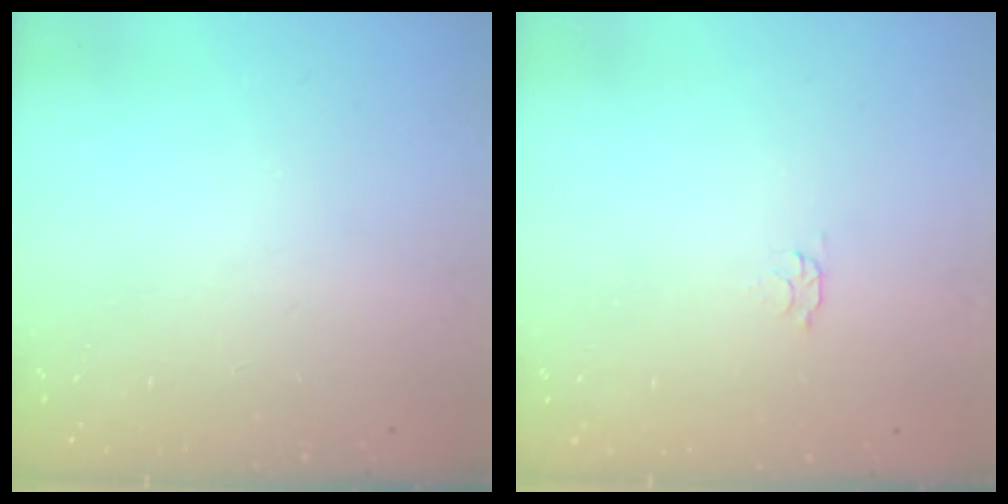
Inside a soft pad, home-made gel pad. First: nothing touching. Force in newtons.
{"total": 2.8, "press": 2.7, "slide": 0.5}